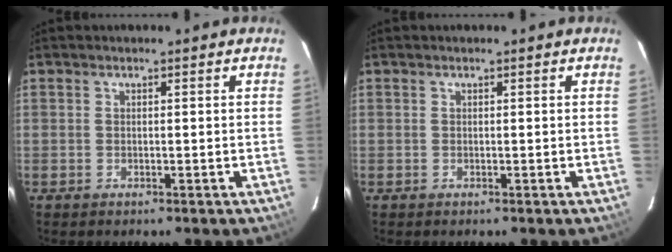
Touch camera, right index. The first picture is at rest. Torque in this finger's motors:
{"motor_torque": [0.00, 0.00, 0.01, 0.00]}